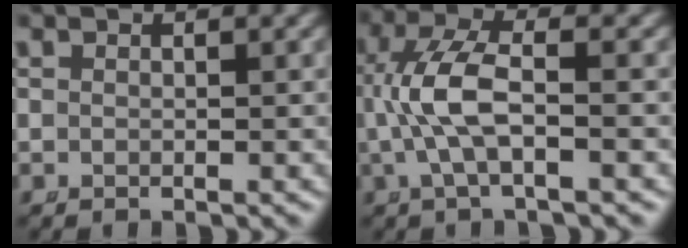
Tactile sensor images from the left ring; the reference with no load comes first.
{"total": 4.8, "force": [-0.1, 1.6, 4.5], "torque": [-0.107, 0.000, 0.002]}